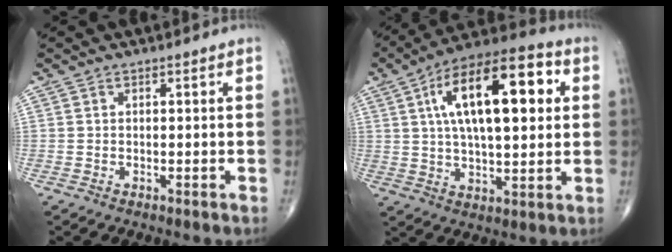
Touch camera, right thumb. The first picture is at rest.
{"total": 20.9, "force": [5.2, 8.7, 18.3], "torque": [-0.280, 0.014, 0.075]}